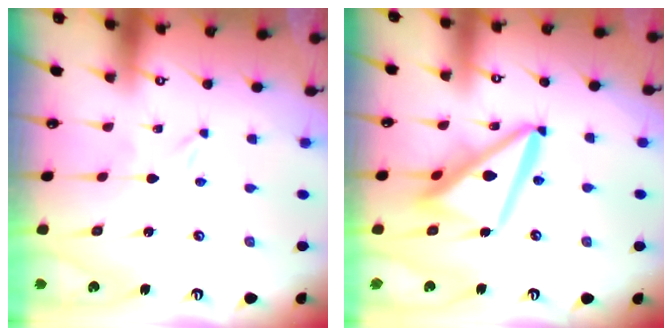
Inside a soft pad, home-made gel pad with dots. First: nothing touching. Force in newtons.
{"total": 16.2, "press": 16.1, "slide": 1.8}